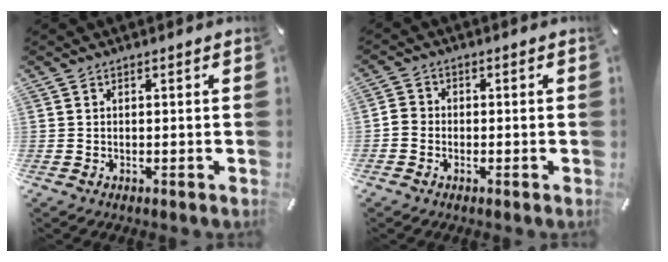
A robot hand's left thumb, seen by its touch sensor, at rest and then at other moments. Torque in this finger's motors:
{"motor_torque": [-0.29, -0.22, -0.07, 0.10, -0.06]}